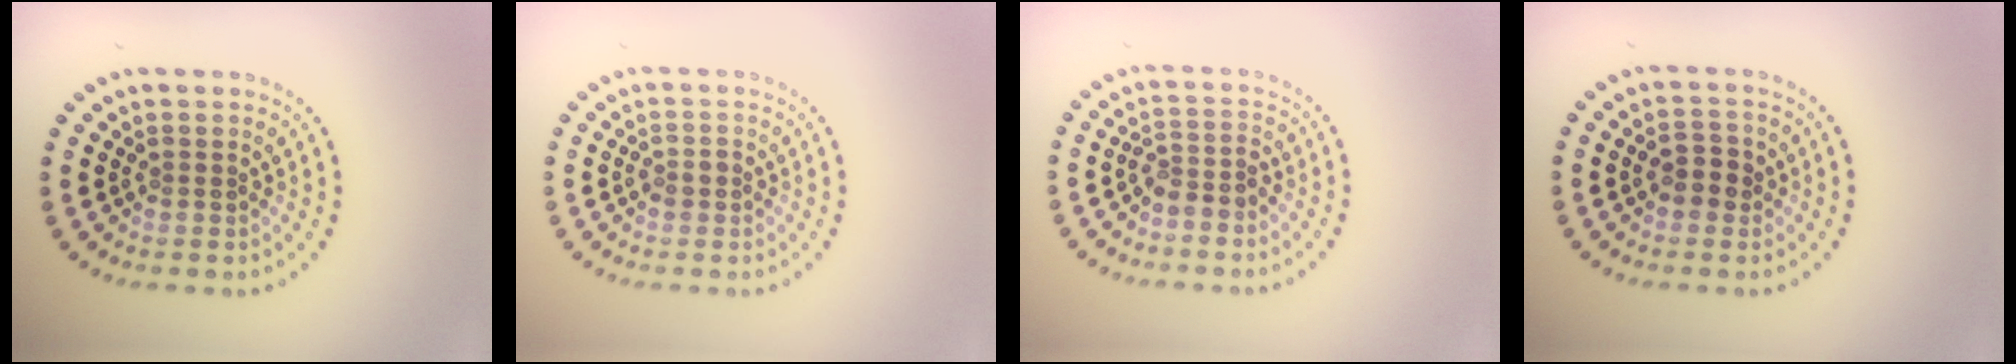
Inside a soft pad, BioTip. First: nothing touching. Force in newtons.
{"total": 1.2, "press": 1.2, "slide": 0.2}
{"total": 2.1, "press": 1.7, "slide": 1.3}
{"total": 2.3, "press": 2.3, "slide": 0.5}